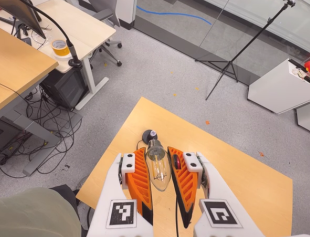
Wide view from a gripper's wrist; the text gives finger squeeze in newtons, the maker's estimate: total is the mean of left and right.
{"total": 19.5, "left": 21.0, "right": 18.1}